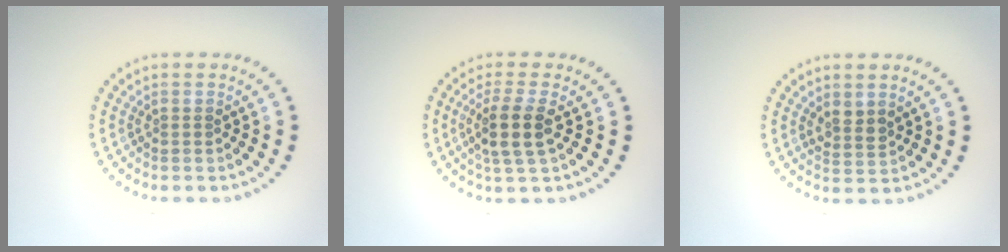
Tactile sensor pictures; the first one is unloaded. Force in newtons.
{"total": 3.2, "press": 2.7, "slide": 1.8}
{"total": 1.5, "press": 1.2, "slide": 0.9}